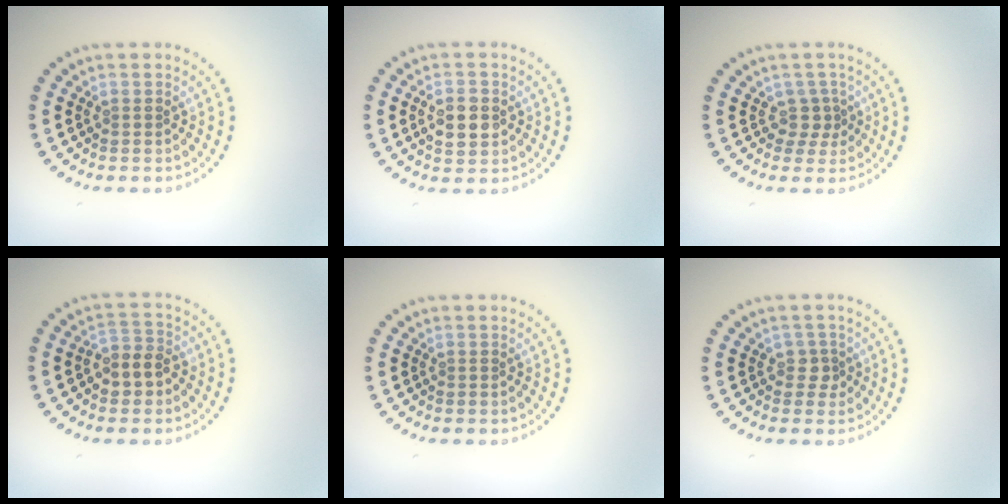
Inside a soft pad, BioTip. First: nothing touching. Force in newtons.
{"total": 2.8, "press": 2.8, "slide": 0.1}
{"total": 1.7, "press": 1.1, "slide": 1.3}
{"total": 2.9, "press": 2.7, "slide": 1.1}
{"total": 0.0}
{"total": 1.4, "press": 1.1, "slide": 0.8}